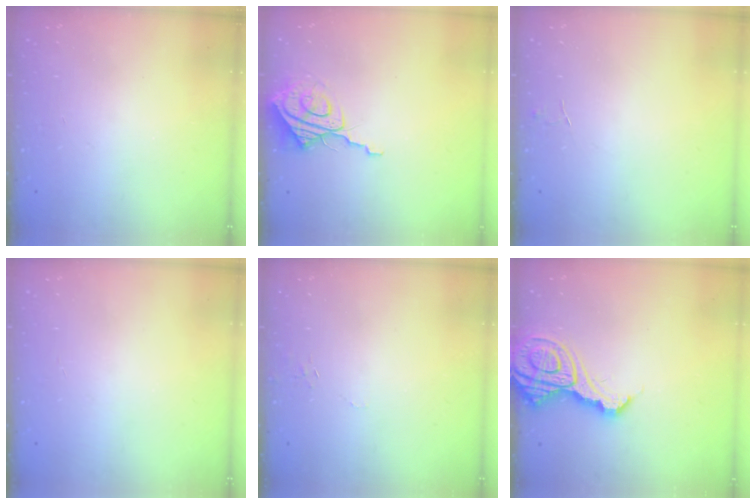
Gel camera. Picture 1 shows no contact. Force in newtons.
{"total": 8.4, "press": 8.4, "slide": 0.8}
{"total": 4.0, "press": 4.0, "slide": 0.3}
{"total": 0.0}
{"total": 4.6, "press": 4.5, "slide": 0.4}
{"total": 14.0, "press": 13.9, "slide": 1.6}